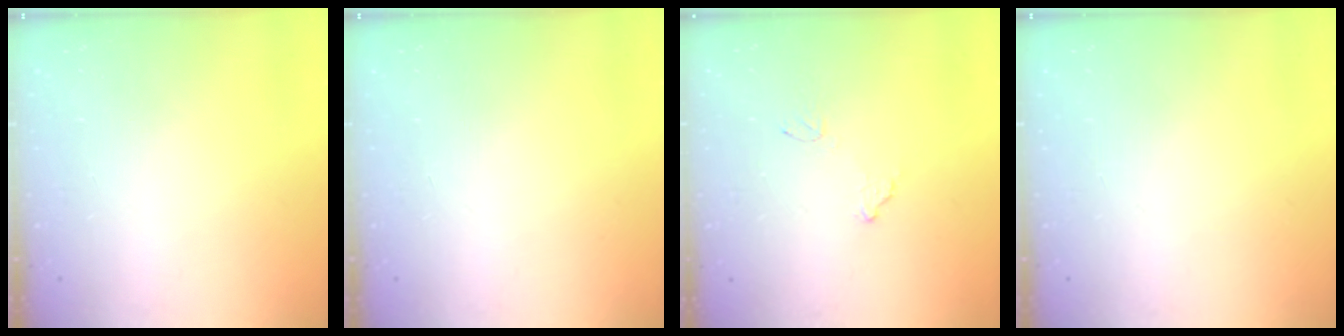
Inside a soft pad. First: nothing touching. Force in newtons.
{"total": 0.0}
{"total": 8.0, "press": 8.0, "slide": 0.4}
{"total": 0.0}